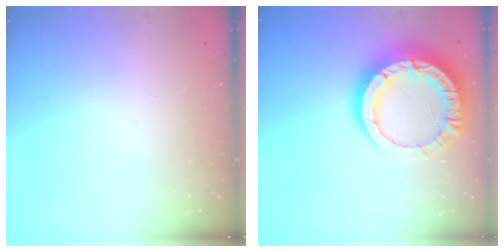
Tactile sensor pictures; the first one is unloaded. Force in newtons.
{"total": 17.7, "press": 17.7, "slide": 1.5}